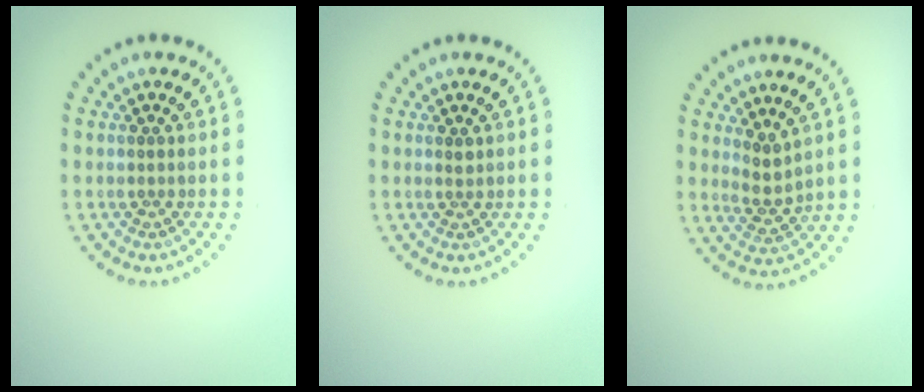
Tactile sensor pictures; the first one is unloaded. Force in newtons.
{"total": 0.6, "press": 0.4, "slide": 0.4}
{"total": 2.1, "press": 1.5, "slide": 1.4}